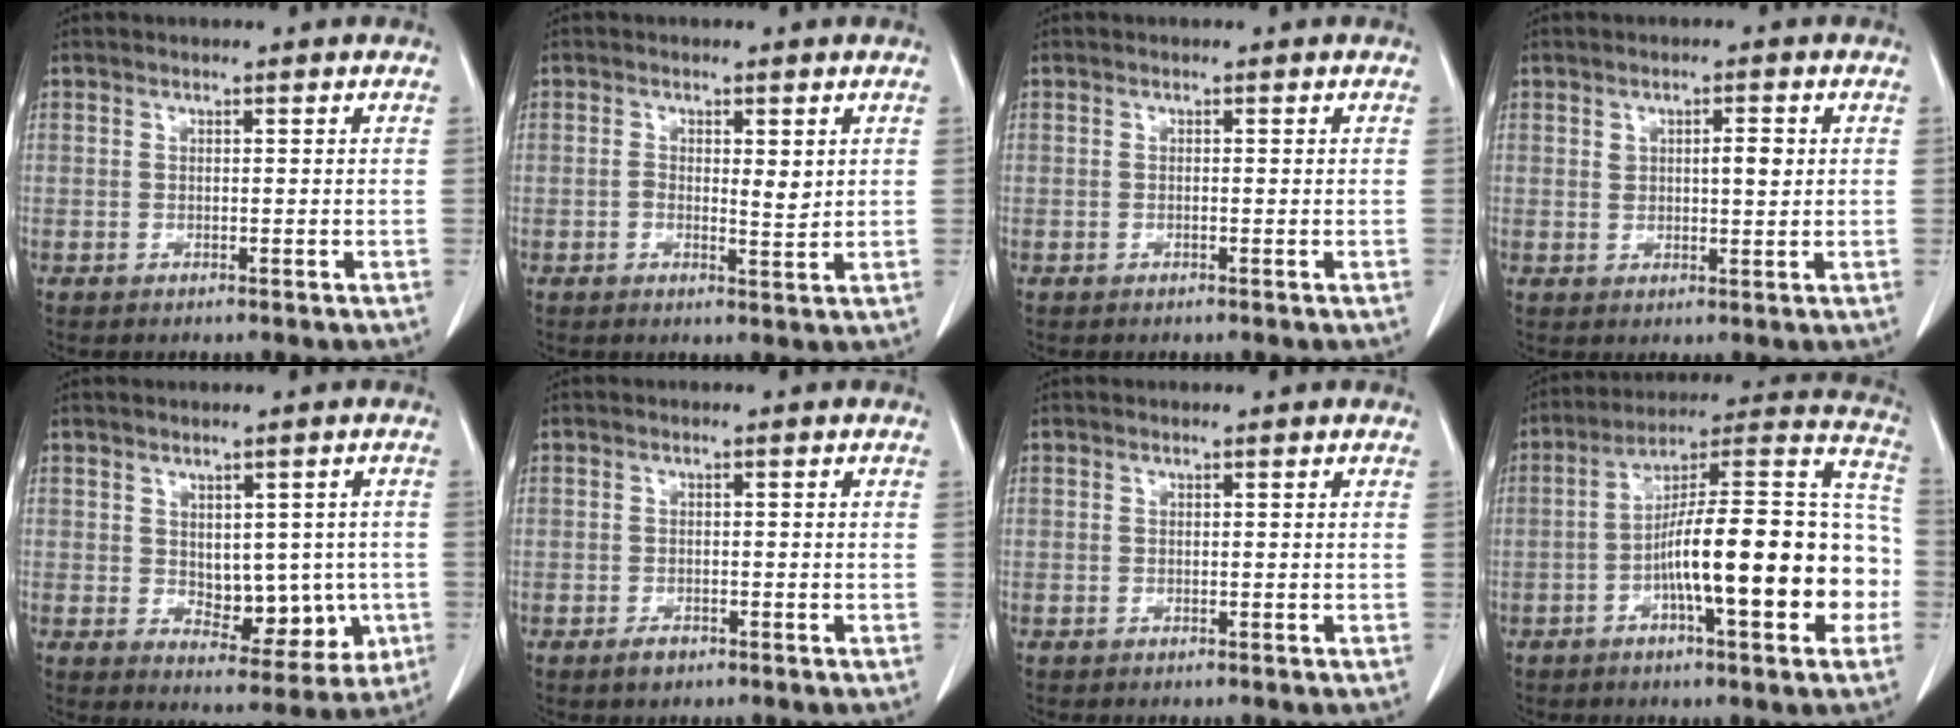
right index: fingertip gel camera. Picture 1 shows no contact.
{"total": 3.2, "force": [0.6, 1.2, 2.9], "torque": [-0.044, -0.005, 0.009]}
{"total": 0.0}
{"total": 3.5, "force": [1.0, 1.2, 3.2], "torque": [-0.048, 0.001, 0.016]}
{"total": 8.3, "force": [-0.6, 5.0, 6.6], "torque": [-0.070, 0.001, 0.011]}
{"total": 1.8, "force": [-1.2, 1.0, 0.9], "torque": [-0.017, 0.001, -0.015]}
{"total": 0.0}
{"total": 20.5, "force": [-4.9, 4.0, 19.5], "torque": [-0.258, 0.036, -0.072]}